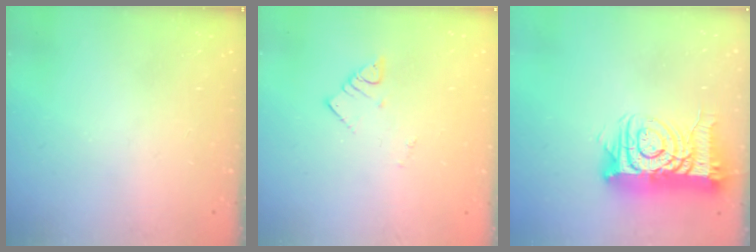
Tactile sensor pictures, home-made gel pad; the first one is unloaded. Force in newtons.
{"total": 2.6, "press": 2.6, "slide": 0.1}
{"total": 15.4, "press": 15.4, "slide": 1.3}